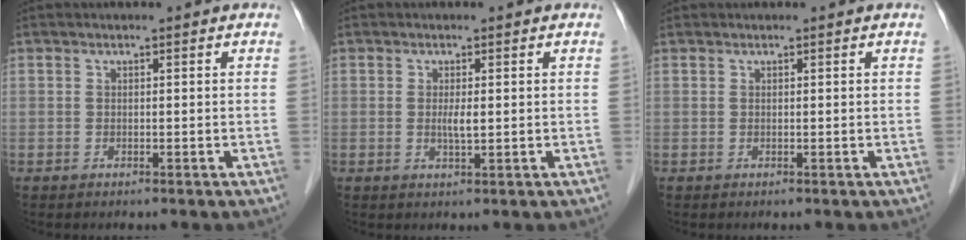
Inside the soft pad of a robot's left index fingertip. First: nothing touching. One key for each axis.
{"total": 1.7, "fx": 0.2, "fy": 0.2, "fz": 1.7, "tx": -0.035, "ty": -0.003, "tz": 0.002}
{"total": 0.0}